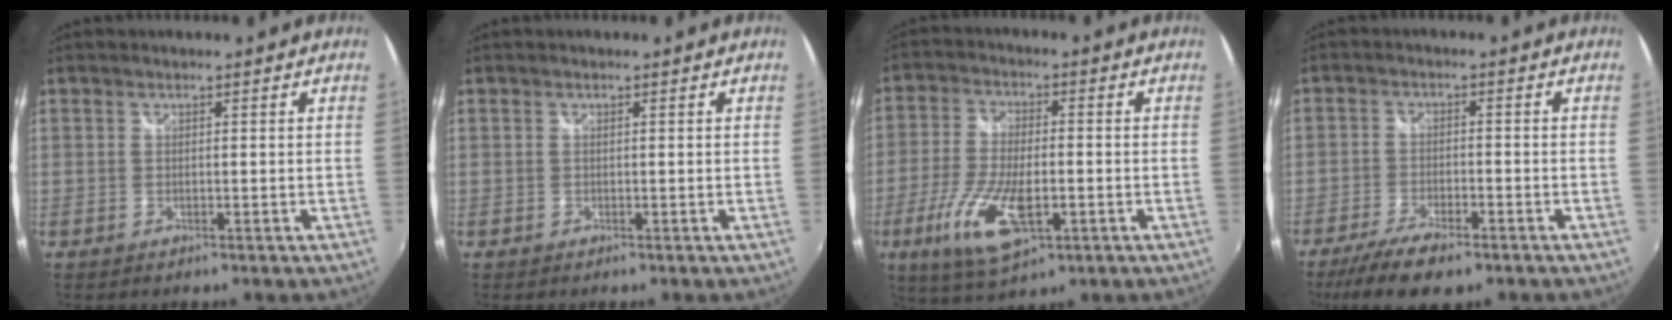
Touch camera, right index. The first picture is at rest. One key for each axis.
{"total": 0.0}
{"total": 12.7, "fx": -4.8, "fy": 4.9, "fz": 10.6, "tx": -0.223, "ty": -0.022, "tz": -0.086}
{"total": 9.4, "fx": -6.8, "fy": 3.4, "fz": 5.5, "tx": -0.138, "ty": -0.020, "tz": -0.125}